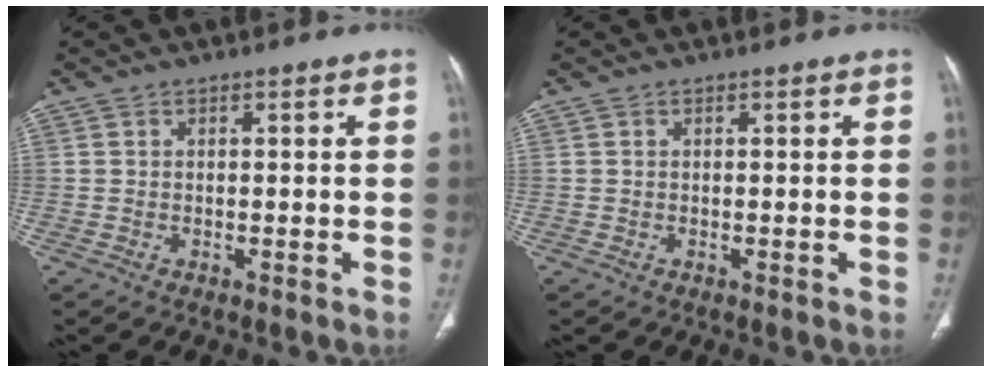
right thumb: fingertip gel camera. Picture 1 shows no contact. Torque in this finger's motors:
{"motor_torque": [0.01, 0.00, 0.02, 0.01, 0.03]}